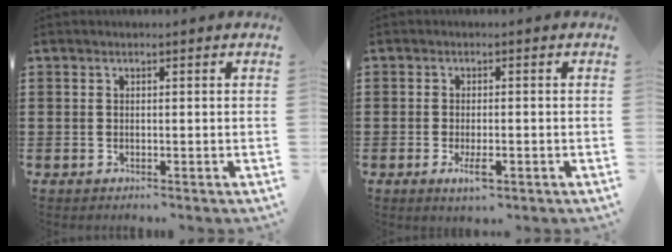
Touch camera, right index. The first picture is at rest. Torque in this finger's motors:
{"motor_torque": [1.08, 1.06, 0.15, 0.08]}